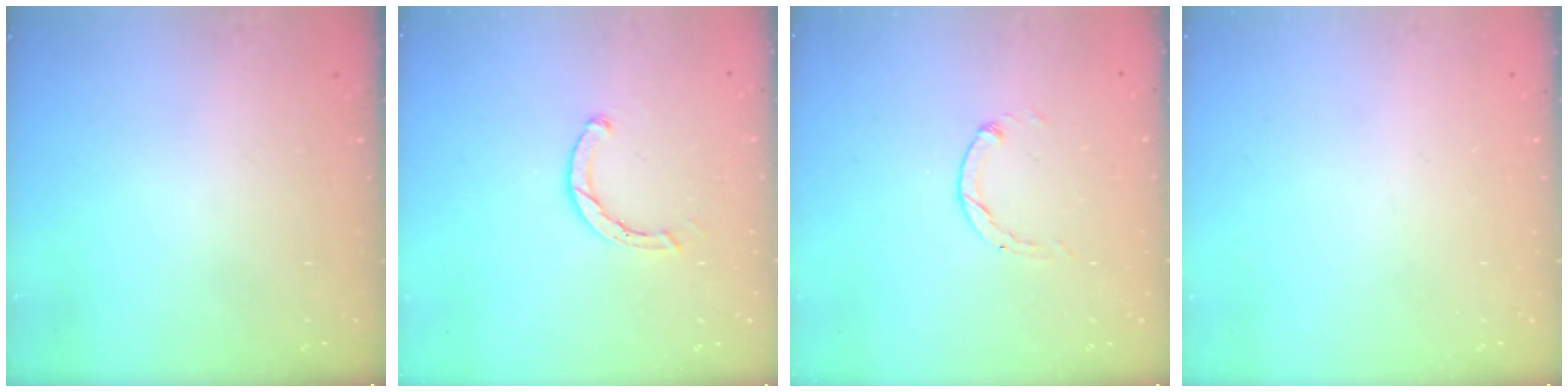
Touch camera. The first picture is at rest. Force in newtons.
{"total": 1.6, "press": 1.6, "slide": 0.2}
{"total": 0.7, "press": 0.6, "slide": 0.2}
{"total": 0.0}